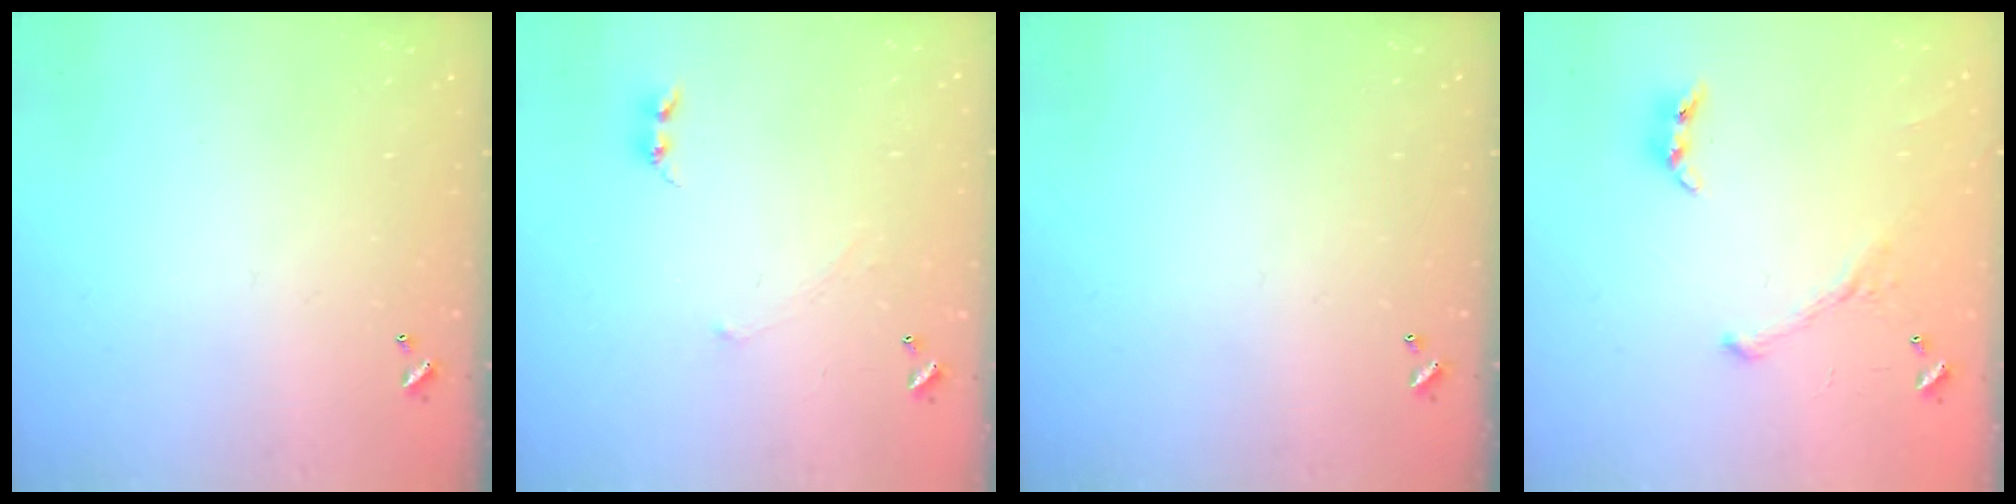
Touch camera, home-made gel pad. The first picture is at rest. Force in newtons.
{"total": 0.6, "press": 0.3, "slide": 0.5}
{"total": 0.0}
{"total": 2.0, "press": 2.0, "slide": 0.4}